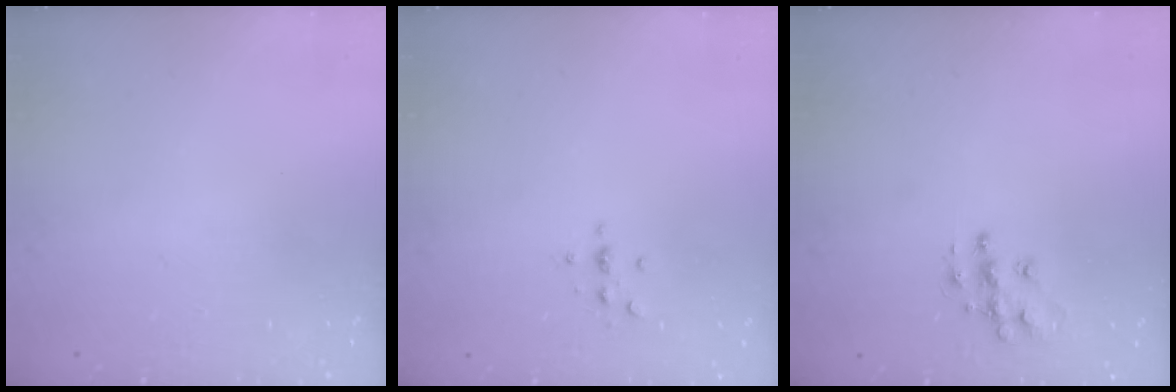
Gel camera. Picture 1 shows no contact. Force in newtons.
{"total": 2.3, "press": 2.3, "slide": 0.2}
{"total": 10.2, "press": 10.2, "slide": 0.7}